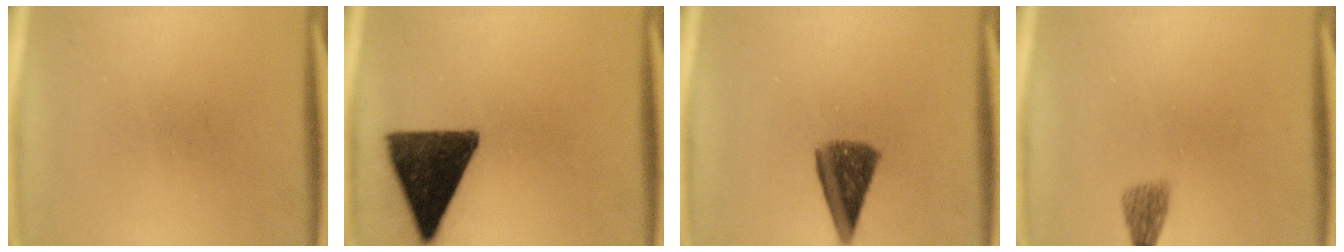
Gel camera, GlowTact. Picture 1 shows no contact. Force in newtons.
{"total": 14.0}
{"total": 8.1}
{"total": 2.4}